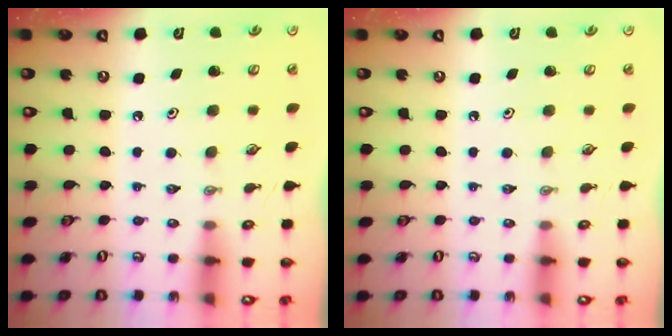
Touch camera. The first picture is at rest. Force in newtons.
{"total": 0.0}